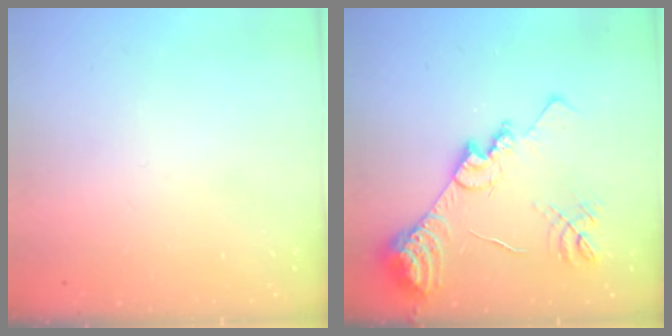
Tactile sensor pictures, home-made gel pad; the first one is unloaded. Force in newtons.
{"total": 18.8, "press": 18.7, "slide": 1.8}